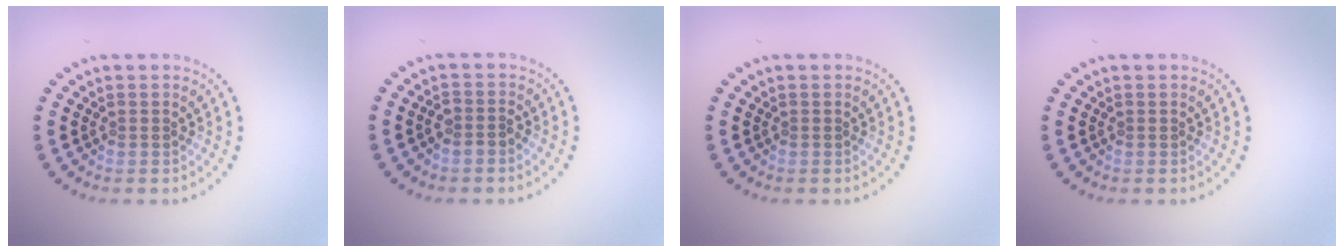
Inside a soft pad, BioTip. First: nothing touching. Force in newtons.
{"total": 1.5, "press": 1.2, "slide": 0.9}
{"total": 0.0}
{"total": 0.0}